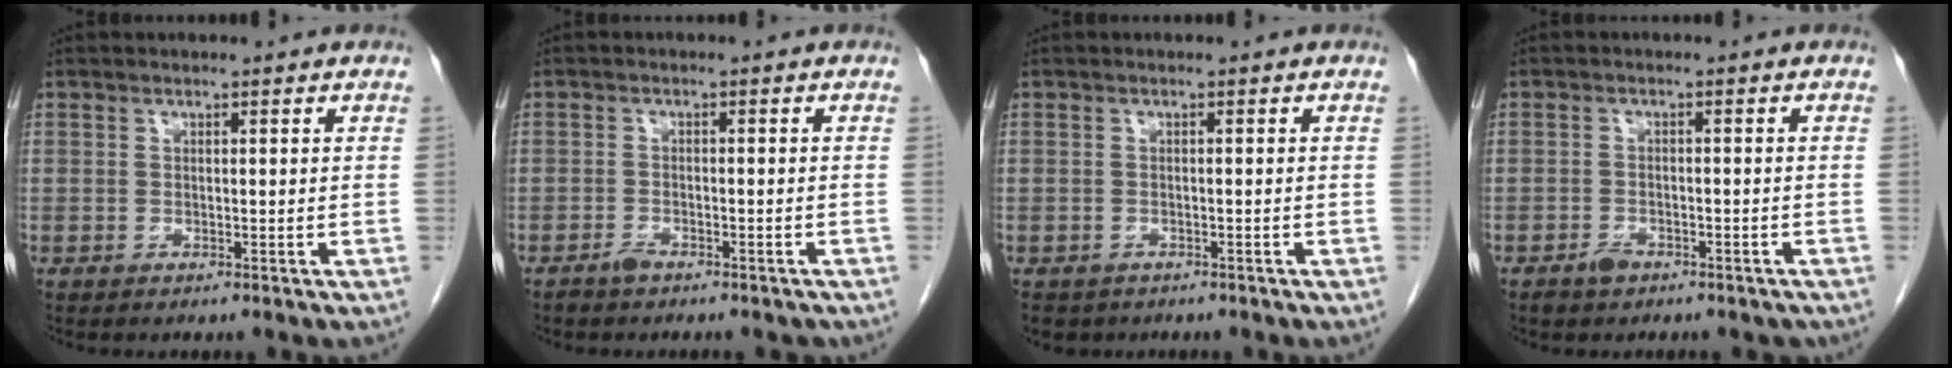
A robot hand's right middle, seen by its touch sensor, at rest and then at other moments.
{"total": 2.6, "force": [-2.2, 1.0, 0.9], "torque": [-0.016, 0.000, -0.030]}
{"total": 3.3, "force": [-2.5, 2.1, 0.7], "torque": [-0.014, -0.001, -0.033]}
{"total": 3.1, "force": [-2.3, 1.8, 1.1], "torque": [-0.018, 0.004, -0.027]}